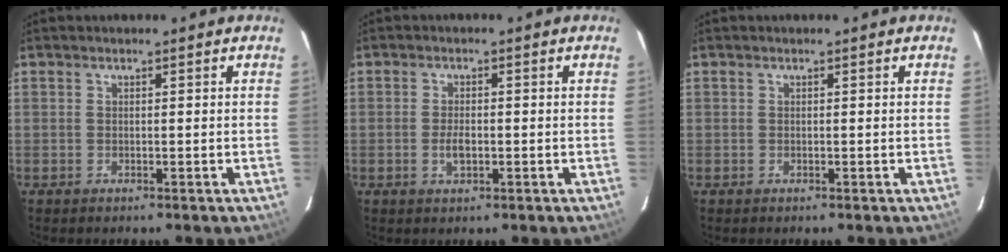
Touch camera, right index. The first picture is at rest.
{"total": 2.8, "force": [-0.7, 1.4, 2.3], "torque": [-0.043, -0.001, -0.012]}
{"total": 0.0}